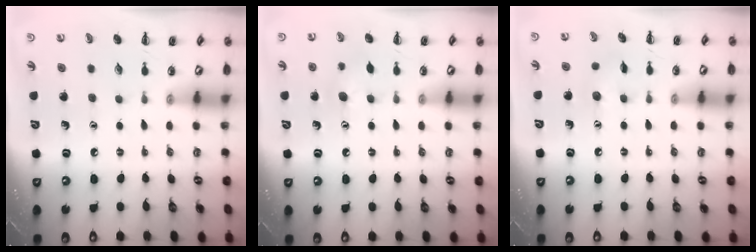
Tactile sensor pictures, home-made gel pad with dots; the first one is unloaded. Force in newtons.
{"total": 6.8, "press": 6.6, "slide": 1.7}
{"total": 5.0, "press": 4.8, "slide": 1.2}